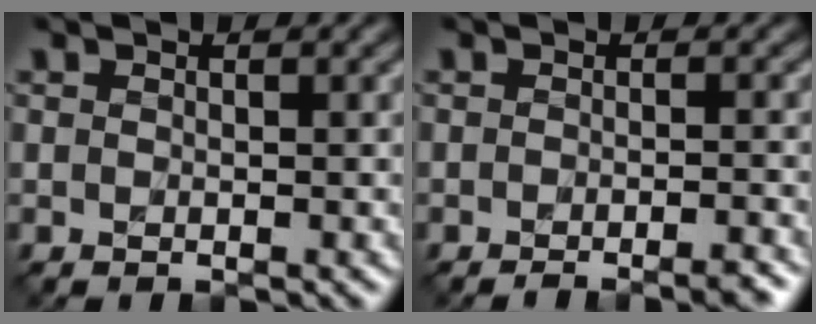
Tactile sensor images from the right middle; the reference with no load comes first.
{"total": 3.0, "force": [-2.2, 0.5, 2.0], "torque": [-0.021, 0.002, -0.036]}